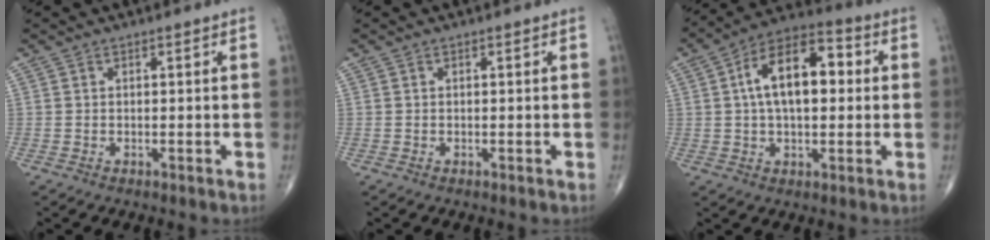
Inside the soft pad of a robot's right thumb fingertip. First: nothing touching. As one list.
[{"total": 0.0}, {"total": 14.9, "force": [2.0, 8.0, 12.5], "torque": [-0.195, 0.028, 0.025]}]